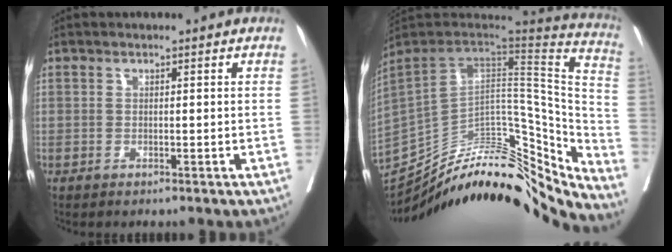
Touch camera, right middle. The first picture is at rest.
{"total": 31.6, "force": [-25.3, 9.4, 16.5], "torque": [-0.239, -0.009, -0.354]}